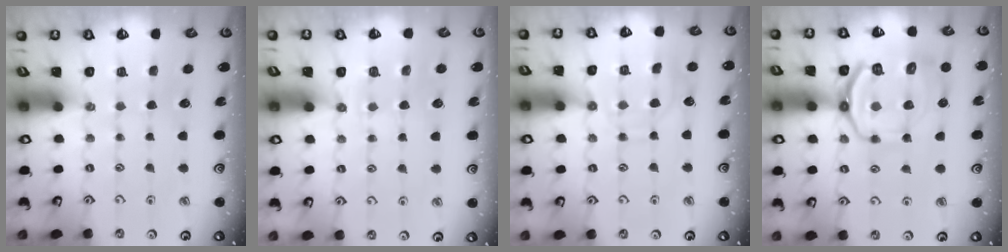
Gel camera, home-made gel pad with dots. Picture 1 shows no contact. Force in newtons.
{"total": 5.4, "press": 5.3, "slide": 1.1}
{"total": 10.1, "press": 10.1, "slide": 0.7}
{"total": 13.5, "press": 13.3, "slide": 2.2}